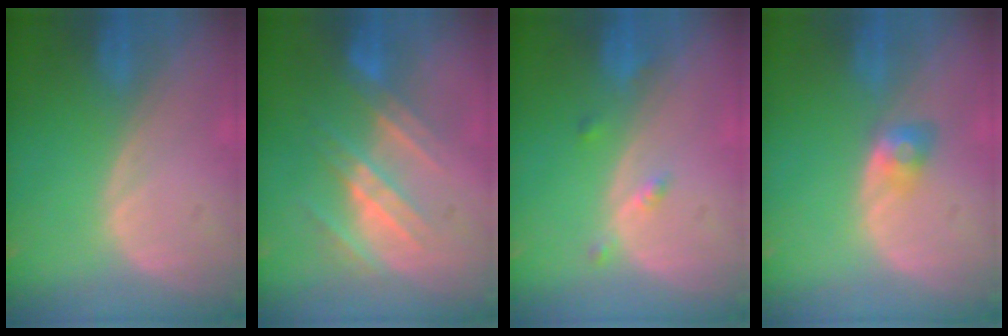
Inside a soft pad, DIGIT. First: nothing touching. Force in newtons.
{"total": 7.8, "press": 7.4, "slide": 2.6}
{"total": 2.2, "press": 1.8, "slide": 1.3}
{"total": 2.9, "press": 2.5, "slide": 1.6}